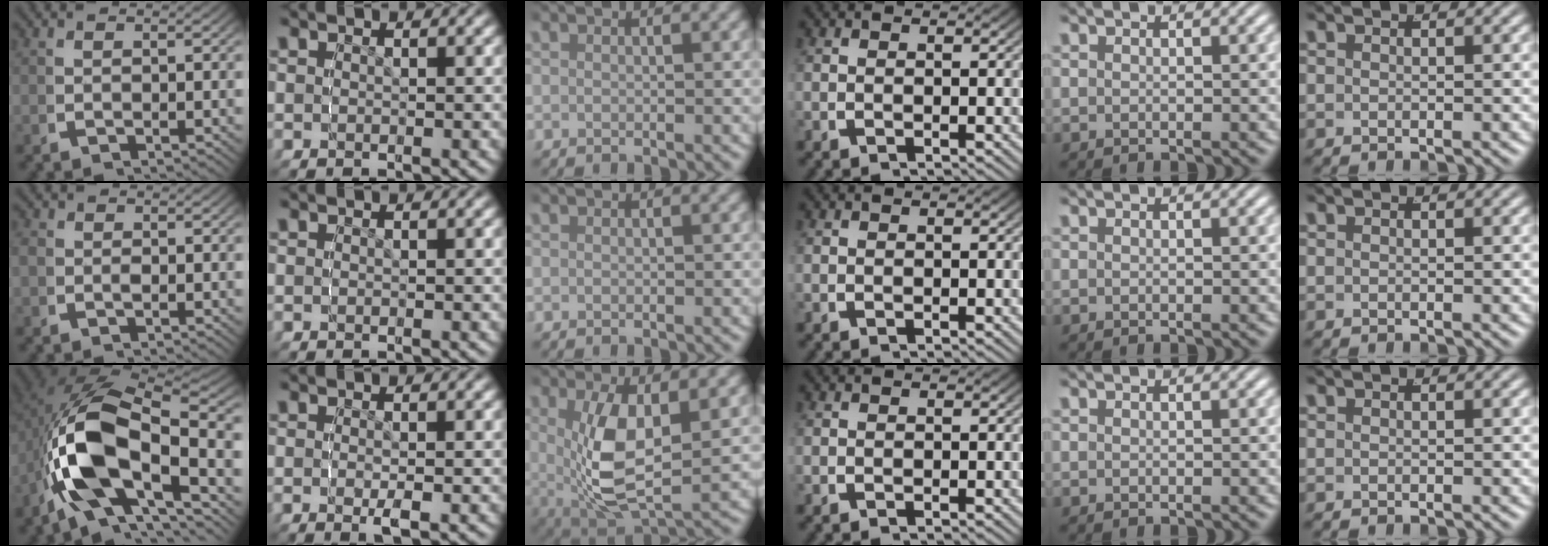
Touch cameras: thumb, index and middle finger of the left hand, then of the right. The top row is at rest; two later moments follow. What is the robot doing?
{"motion": "grasp_and_lifting", "object": "button"}